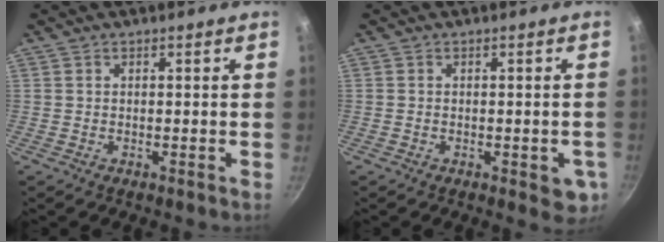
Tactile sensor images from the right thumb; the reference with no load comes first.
{"total": 4.9, "force": [-1.6, 2.2, 4.2], "torque": [-0.034, -0.002, -0.019]}